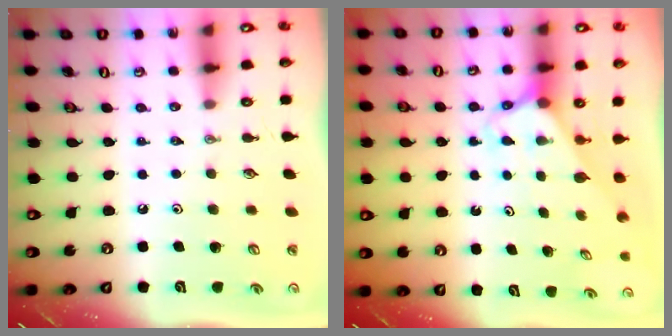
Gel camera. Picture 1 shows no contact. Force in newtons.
{"total": 2.5, "press": 2.5, "slide": 0.2}